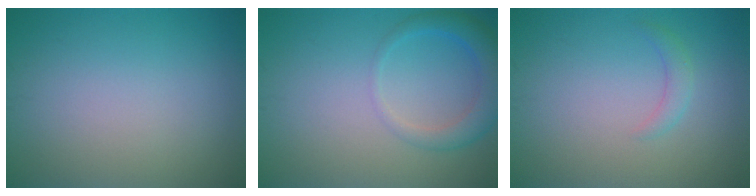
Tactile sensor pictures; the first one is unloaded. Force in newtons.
{"total": 3.4, "press": 3.4, "slide": 0.2}
{"total": 1.3, "press": 1.3, "slide": 0.0}